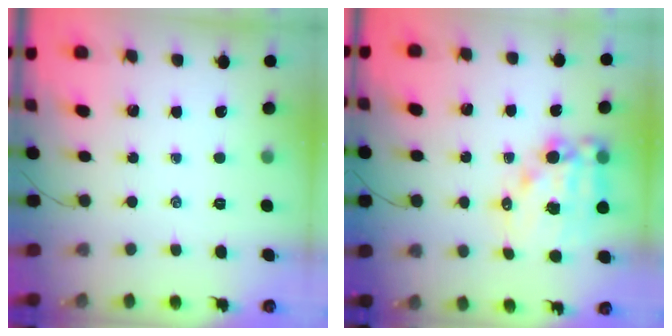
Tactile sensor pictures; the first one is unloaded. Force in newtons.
{"total": 14.2, "press": 13.8, "slide": 3.4}